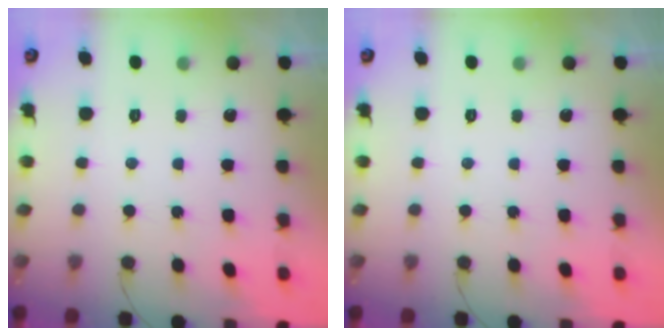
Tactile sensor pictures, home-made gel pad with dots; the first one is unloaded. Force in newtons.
{"total": 0.0}